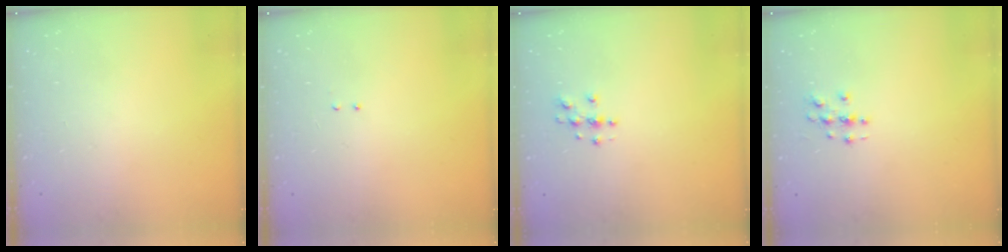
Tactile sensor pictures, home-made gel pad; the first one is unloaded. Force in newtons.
{"total": 2.1, "press": 2.0, "slide": 0.6}
{"total": 3.8, "press": 3.8, "slide": 0.4}
{"total": 2.8, "press": 2.8, "slide": 0.3}